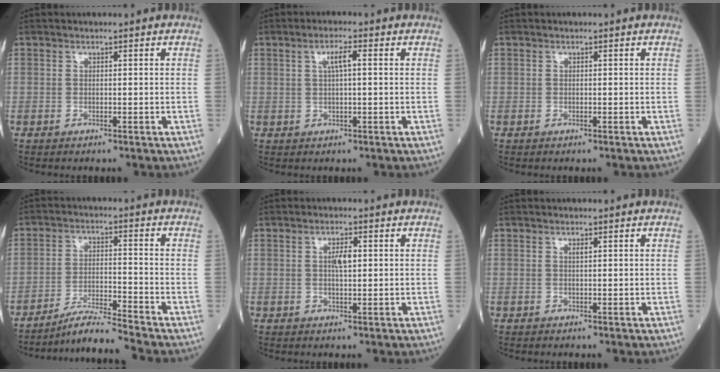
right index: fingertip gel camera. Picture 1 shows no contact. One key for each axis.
{"total": 3.0, "fx": 0.8, "fy": 0.4, "fz": 2.9, "tx": -0.057, "ty": 0.007, "tz": 0.015}
{"total": 0.0}
{"total": 6.8, "fx": -6.2, "fy": -1.8, "fz": 2.1, "tx": -0.037, "ty": -0.019, "tz": -0.116}
{"total": 2.7, "fx": 0.5, "fy": 0.7, "fz": 2.6, "tx": -0.046, "ty": 0.001, "tz": 0.008}
{"total": 0.6, "fx": 0.3, "fy": 0.1, "fz": 0.5, "tx": -0.014, "ty": -0.001, "tz": 0.005}